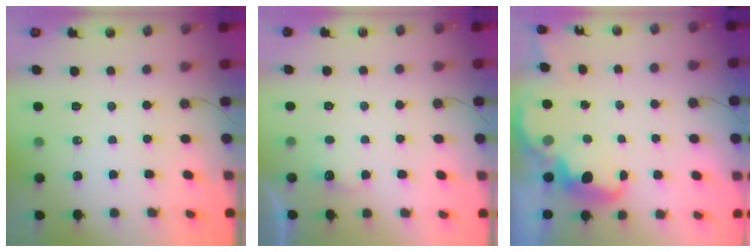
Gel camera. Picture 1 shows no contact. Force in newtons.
{"total": 5.2, "press": 5.1, "slide": 0.8}
{"total": 4.0, "press": 3.9, "slide": 0.7}